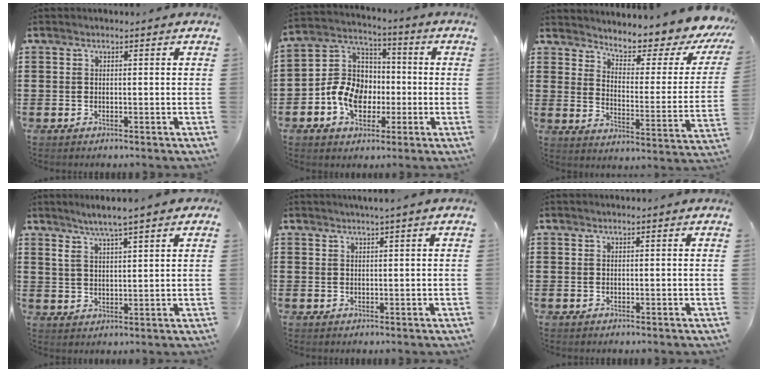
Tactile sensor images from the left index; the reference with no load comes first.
{"total": 9.7, "force": [-2.9, 7.8, 4.9], "torque": [-0.130, 0.024, -0.059]}
{"total": 4.8, "force": [4.5, 0.3, 1.7], "torque": [-0.044, -0.047, 0.066]}
{"total": 5.0, "force": [3.6, 0.7, 3.3], "torque": [-0.074, -0.003, 0.062]}
{"total": 1.3, "force": [0.9, -0.3, 0.8], "torque": [-0.014, -0.002, 0.018]}
{"total": 0.0}